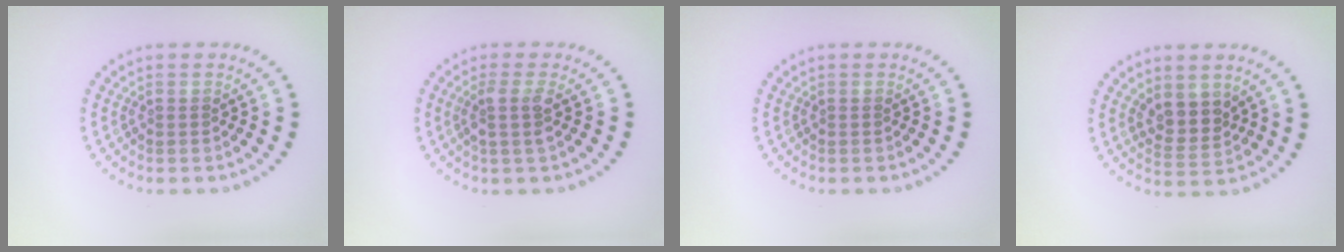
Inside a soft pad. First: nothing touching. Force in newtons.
{"total": 2.1, "press": 1.7, "slide": 1.3}
{"total": 0.0}
{"total": 2.9, "press": 2.5, "slide": 1.5}